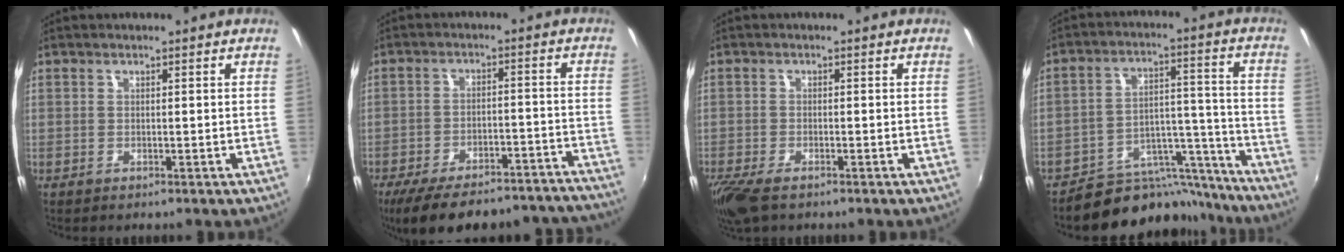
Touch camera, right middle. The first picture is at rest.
{"total": 24.6, "force": [-21.7, 6.3, 9.7], "torque": [-0.171, 0.000, -0.275]}
{"total": 6.0, "force": [-4.4, 1.9, 3.6], "torque": [-0.092, -0.026, -0.086]}
{"total": 15.4, "force": [-14.1, 6.1, 1.8], "torque": [-0.014, 0.065, -0.197]}